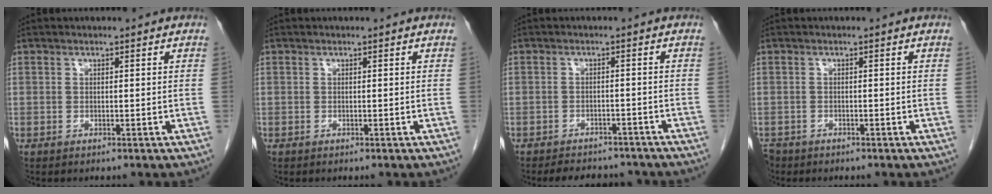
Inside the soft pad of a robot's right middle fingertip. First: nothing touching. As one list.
[{"total": 0.0}, {"total": 8.4, "force": [-7.7, 2.7, 2.2], "torque": [-0.034, 0.002, -0.092]}, {"total": 3.0, "force": [-2.4, 1.7, 0.4], "torque": [-0.009, -0.003, -0.045]}]